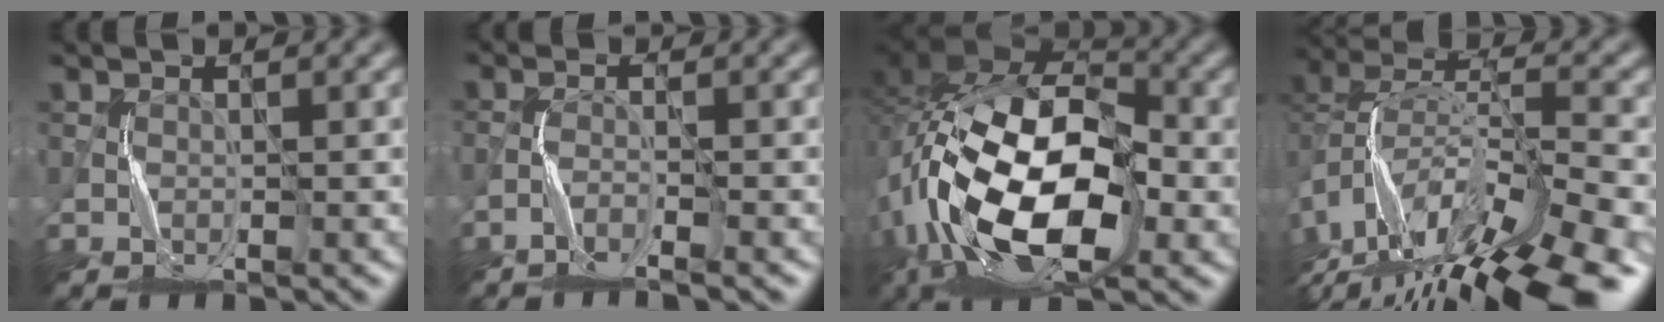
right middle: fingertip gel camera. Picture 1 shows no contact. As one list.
[{"total": 1.9, "force": [-1.5, -0.1, 1.1], "torque": [-0.024, 0.000, -0.040]}, {"total": 18.1, "force": [-3.7, 9.9, 14.7], "torque": [-0.293, 0.018, -0.072]}, {"total": 15.3, "force": [-10.3, 5.9, 9.7], "torque": [-0.204, -0.010, -0.149]}]